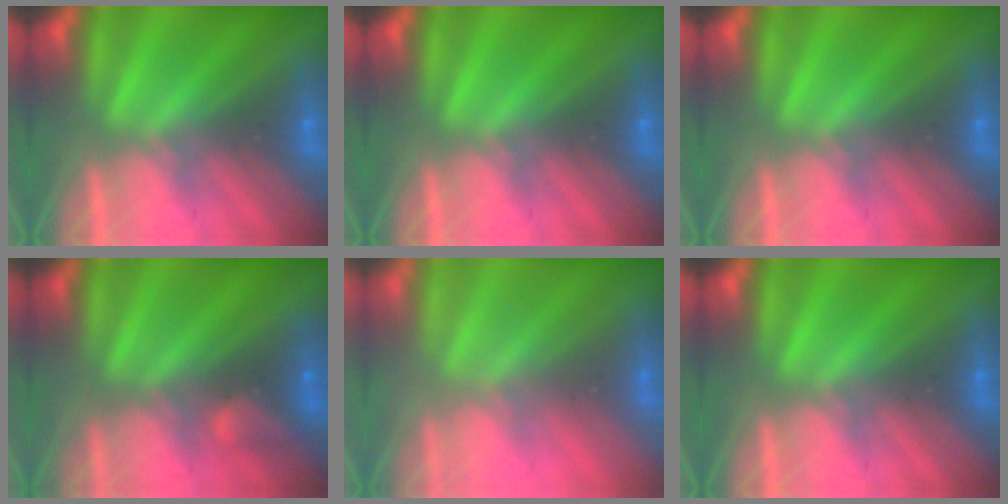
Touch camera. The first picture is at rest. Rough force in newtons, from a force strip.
{"total": 0.0}
{"total": 0.0}
{"total": 2.1}
{"total": 2.5}
{"total": 0.0}